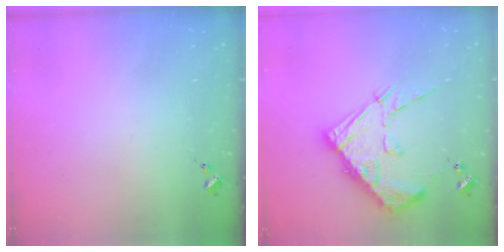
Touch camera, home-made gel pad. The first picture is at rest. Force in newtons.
{"total": 16.6, "press": 16.6, "slide": 1.5}